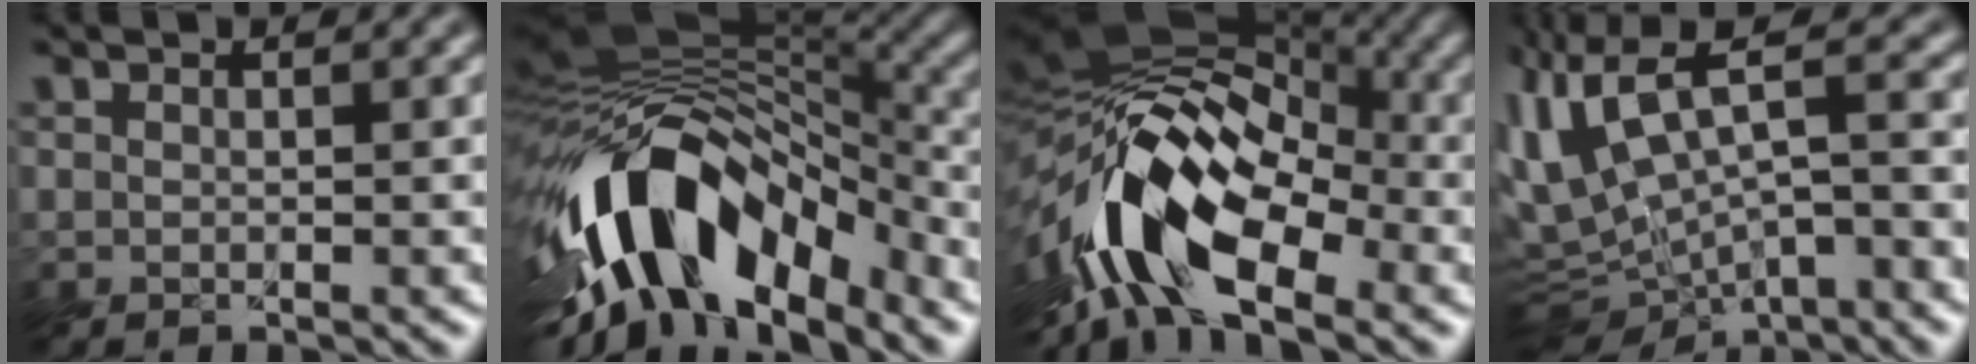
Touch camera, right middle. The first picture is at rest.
{"total": 12.9, "force": [-7.0, 6.2, 9.0], "torque": [-0.146, 0.020, -0.131]}
{"total": 13.7, "force": [-6.0, 6.8, 10.2], "torque": [-0.172, 0.009, -0.123]}
{"total": 8.4, "force": [-1.5, 4.1, 7.2], "torque": [-0.149, 0.001, -0.022]}